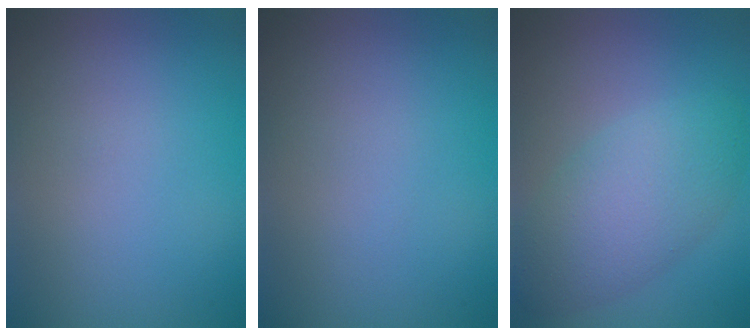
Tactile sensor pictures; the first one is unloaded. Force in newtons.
{"total": 0.0}
{"total": 5.7, "press": 5.7, "slide": 0.0}